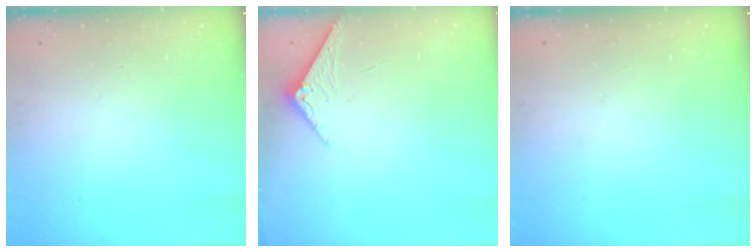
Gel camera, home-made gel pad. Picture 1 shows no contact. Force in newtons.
{"total": 2.4, "press": 2.4, "slide": 0.3}
{"total": 0.0}